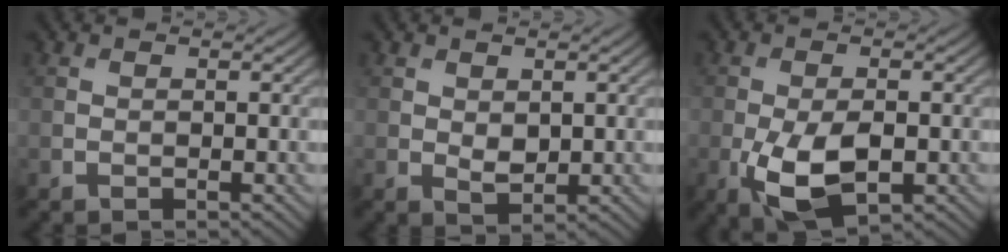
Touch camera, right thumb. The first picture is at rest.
{"total": 1.8, "force": [0.5, 1.1, 1.3], "torque": [-0.025, -0.006, 0.015]}
{"total": 7.7, "force": [-2.3, 3.7, 6.3], "torque": [-0.138, -0.013, -0.036]}